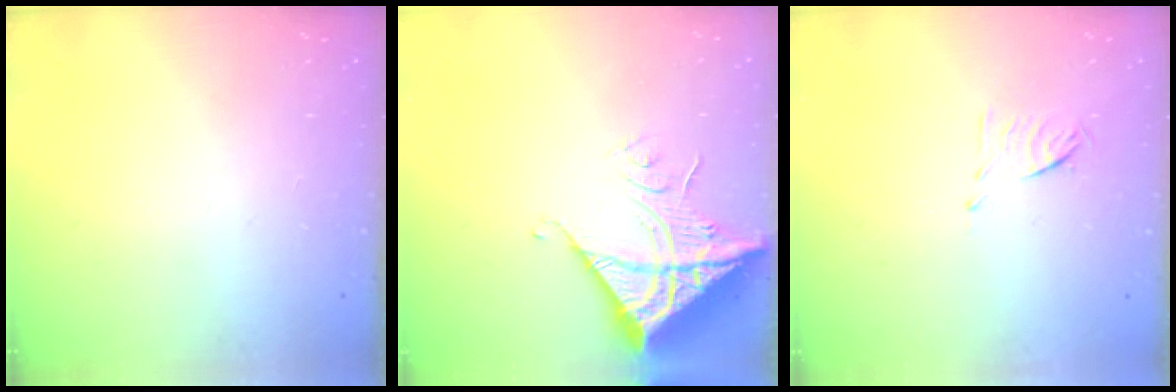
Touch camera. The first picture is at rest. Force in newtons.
{"total": 15.7, "press": 15.6, "slide": 1.8}
{"total": 5.1, "press": 5.0, "slide": 1.1}